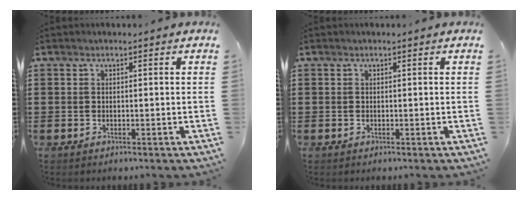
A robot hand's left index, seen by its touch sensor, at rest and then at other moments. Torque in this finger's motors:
{"motor_torque": [0.00, 0.00, 0.00, 0.00]}